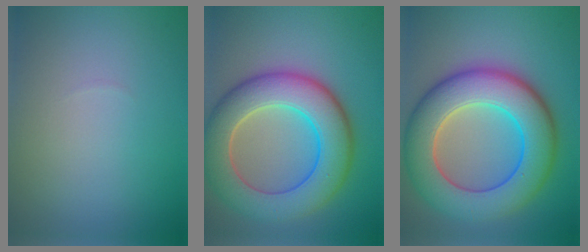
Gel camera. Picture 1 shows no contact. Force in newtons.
{"total": 9.9, "press": 9.8, "slide": 0.7}
{"total": 11.1, "press": 11.1, "slide": 0.3}